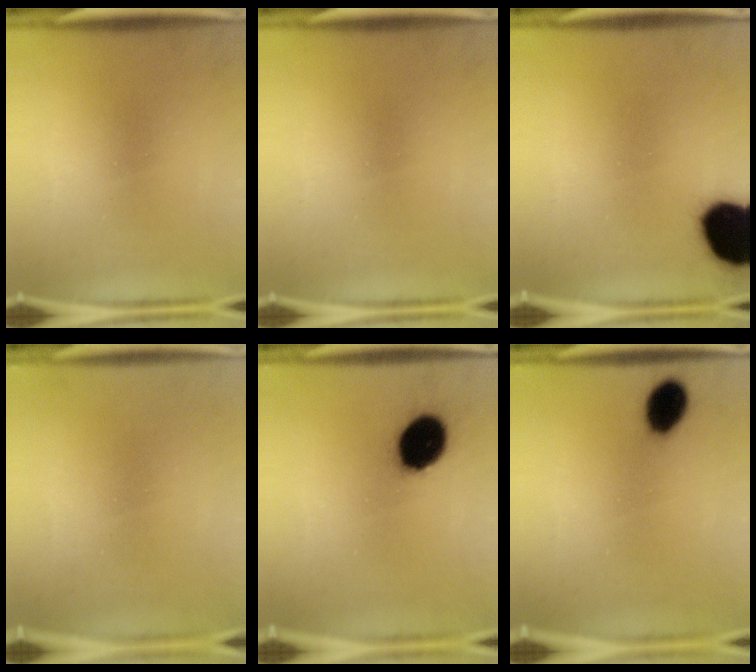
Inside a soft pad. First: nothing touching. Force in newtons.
{"total": 0.0}
{"total": 19.0}
{"total": 1.1}
{"total": 14.3}
{"total": 8.1}